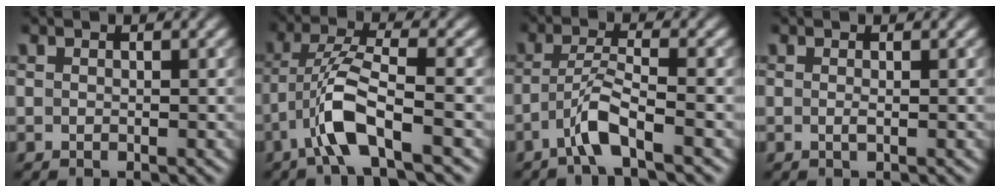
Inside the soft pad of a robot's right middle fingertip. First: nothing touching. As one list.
[{"total": 5.6, "force": [-2.8, 1.1, 4.7], "torque": [-0.095, 0.010, -0.059]}, {"total": 3.7, "force": [-2.1, 0.4, 2.9], "torque": [-0.057, 0.011, -0.050]}, {"total": 0.6, "force": [0.0, 0.1, 0.6], "torque": [-0.014, -0.002, -0.001]}]